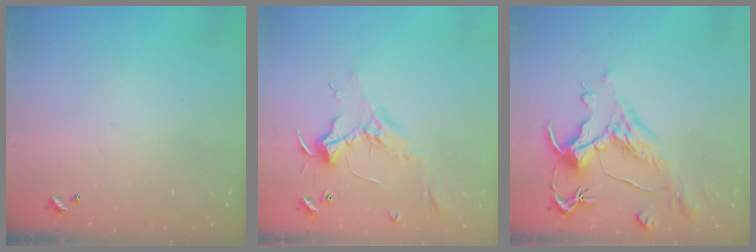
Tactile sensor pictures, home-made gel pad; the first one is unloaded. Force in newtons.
{"total": 2.4, "press": 2.3, "slide": 0.8}
{"total": 1.5, "press": 0.5, "slide": 1.4}